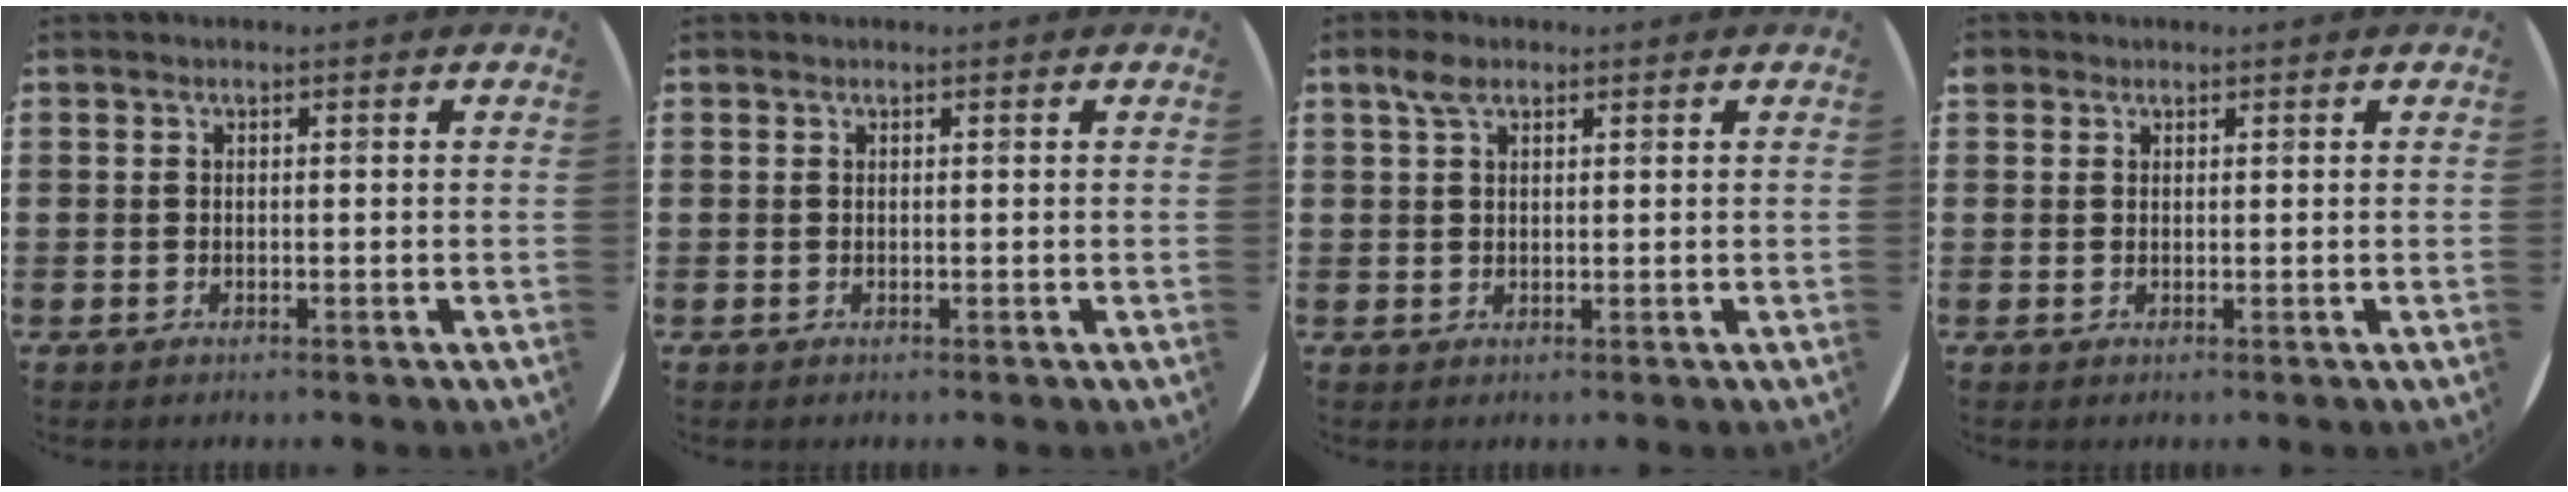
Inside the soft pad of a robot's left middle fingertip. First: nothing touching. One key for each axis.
{"total": 0.0}
{"total": 2.6, "fx": 1.7, "fy": 1.3, "fz": 1.5, "tx": -0.024, "ty": 0.006, "tz": 0.028}
{"total": 0.9, "fx": 0.7, "fy": 0.5, "fz": -0.1, "tx": 0.002, "ty": 0.003, "tz": 0.015}